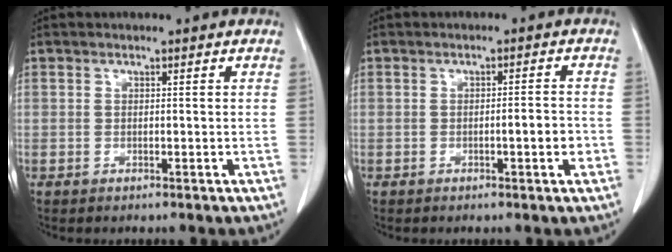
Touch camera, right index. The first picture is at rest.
{"total": 2.9, "force": [-0.8, 0.5, 2.7], "torque": [-0.039, 0.001, -0.011]}